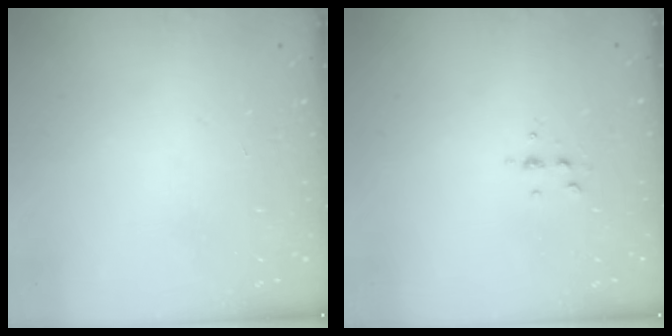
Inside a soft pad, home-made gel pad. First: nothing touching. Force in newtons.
{"total": 4.7, "press": 4.6, "slide": 1.0}